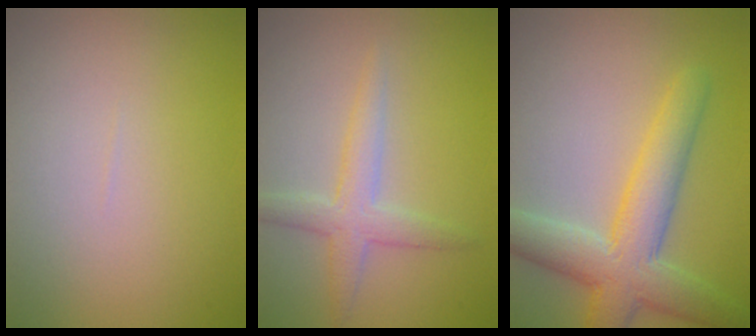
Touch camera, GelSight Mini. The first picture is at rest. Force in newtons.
{"total": 2.8, "press": 2.8, "slide": 0.1}
{"total": 6.3, "press": 6.3, "slide": 0.3}